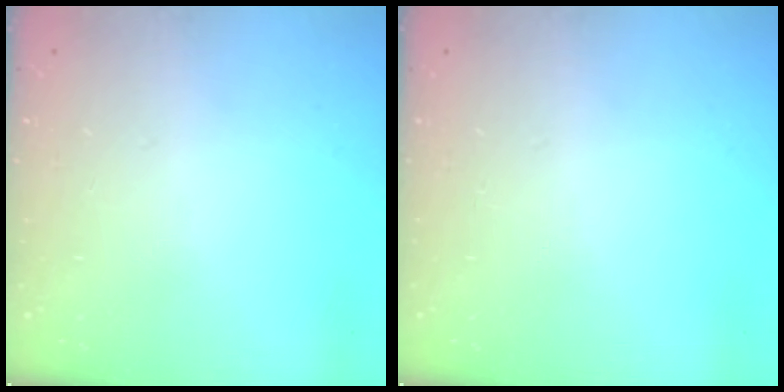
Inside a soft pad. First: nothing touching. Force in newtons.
{"total": 0.0}